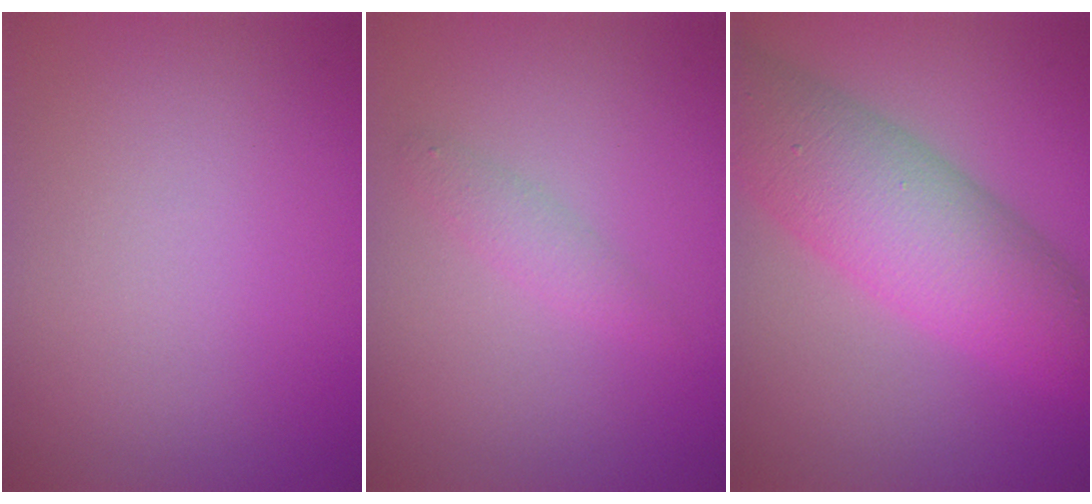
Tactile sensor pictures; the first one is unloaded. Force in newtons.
{"total": 1.4, "press": 1.4, "slide": 0.0}
{"total": 8.6, "press": 8.6, "slide": 0.2}